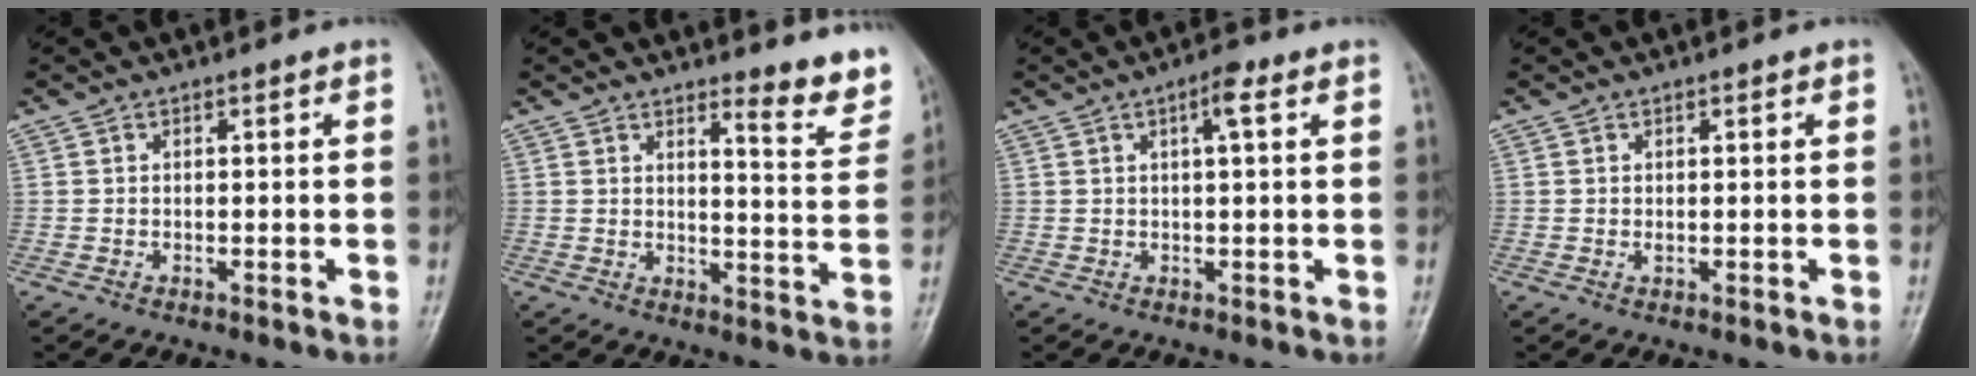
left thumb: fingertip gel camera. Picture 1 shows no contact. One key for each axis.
{"total": 7.7, "fx": 6.0, "fy": 1.7, "fz": 4.4, "tx": -0.037, "ty": -0.055, "tz": 0.073}
{"total": 3.5, "fx": 1.5, "fy": 0.8, "fz": 3.1, "tx": -0.051, "ty": 0.005, "tz": 0.021}
{"total": 0.9, "fx": 0.3, "fy": 0.5, "fz": 0.7, "tx": -0.010, "ty": -0.002, "tz": 0.007}